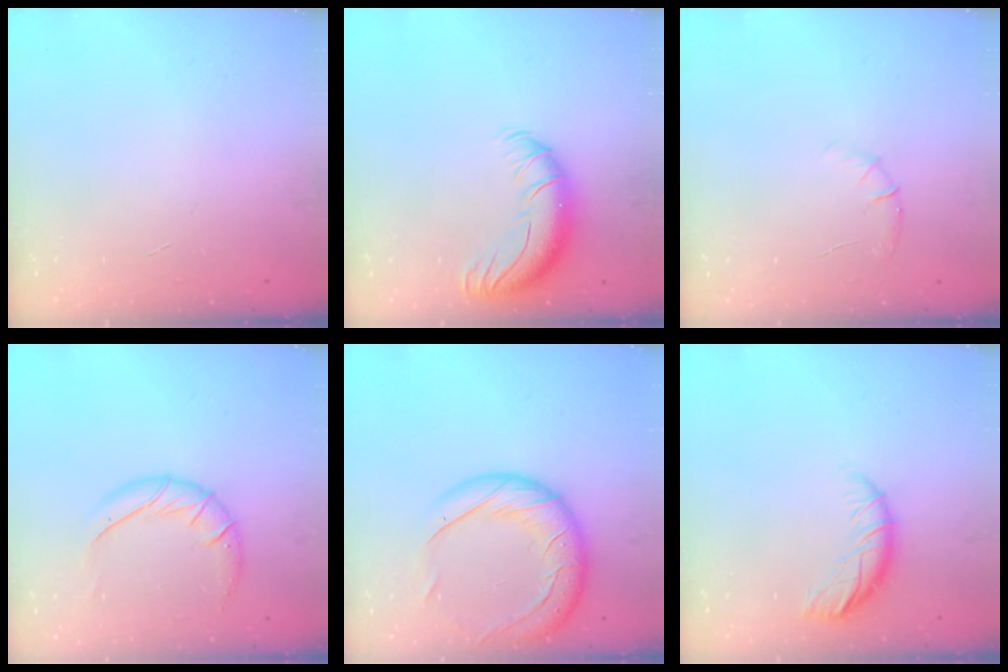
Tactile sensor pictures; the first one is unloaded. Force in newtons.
{"total": 12.1, "press": 11.8, "slide": 2.7}
{"total": 5.5, "press": 5.2, "slide": 1.6}
{"total": 12.6, "press": 12.5, "slide": 1.5}
{"total": 21.1, "press": 20.8, "slide": 3.1}
{"total": 9.0, "press": 8.9, "slide": 0.6}